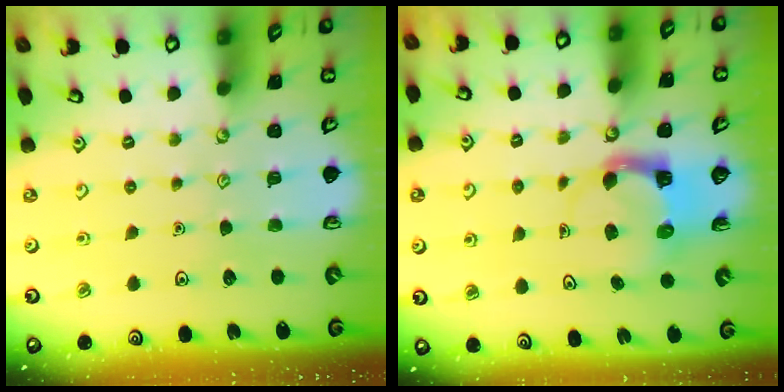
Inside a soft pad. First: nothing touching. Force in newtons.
{"total": 3.9, "press": 3.9, "slide": 0.4}